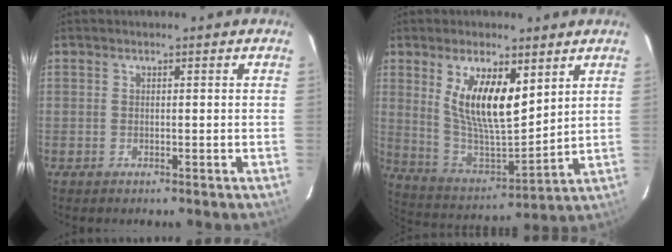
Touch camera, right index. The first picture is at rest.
{"total": 14.6, "force": [6.3, 5.3, 12.0], "torque": [-0.225, -0.005, 0.130]}